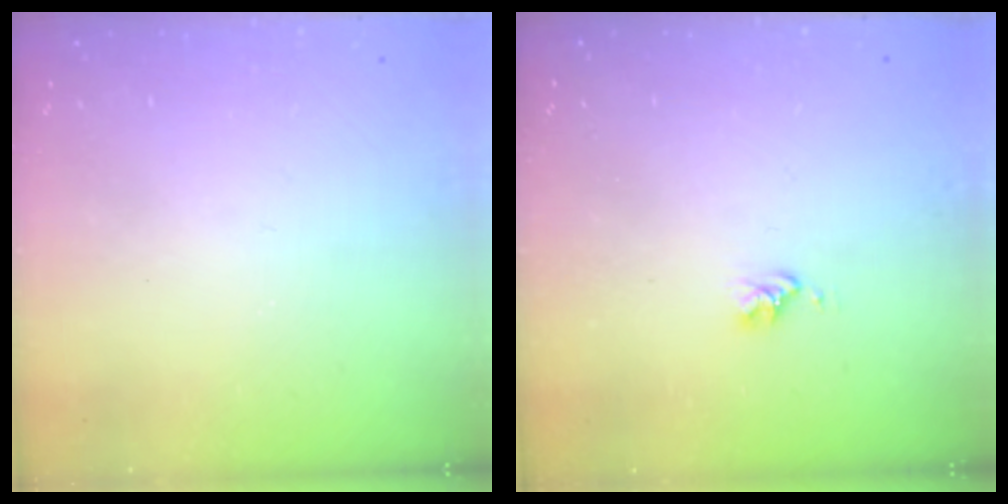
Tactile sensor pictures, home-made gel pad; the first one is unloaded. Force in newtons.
{"total": 2.8, "press": 2.8, "slide": 0.3}